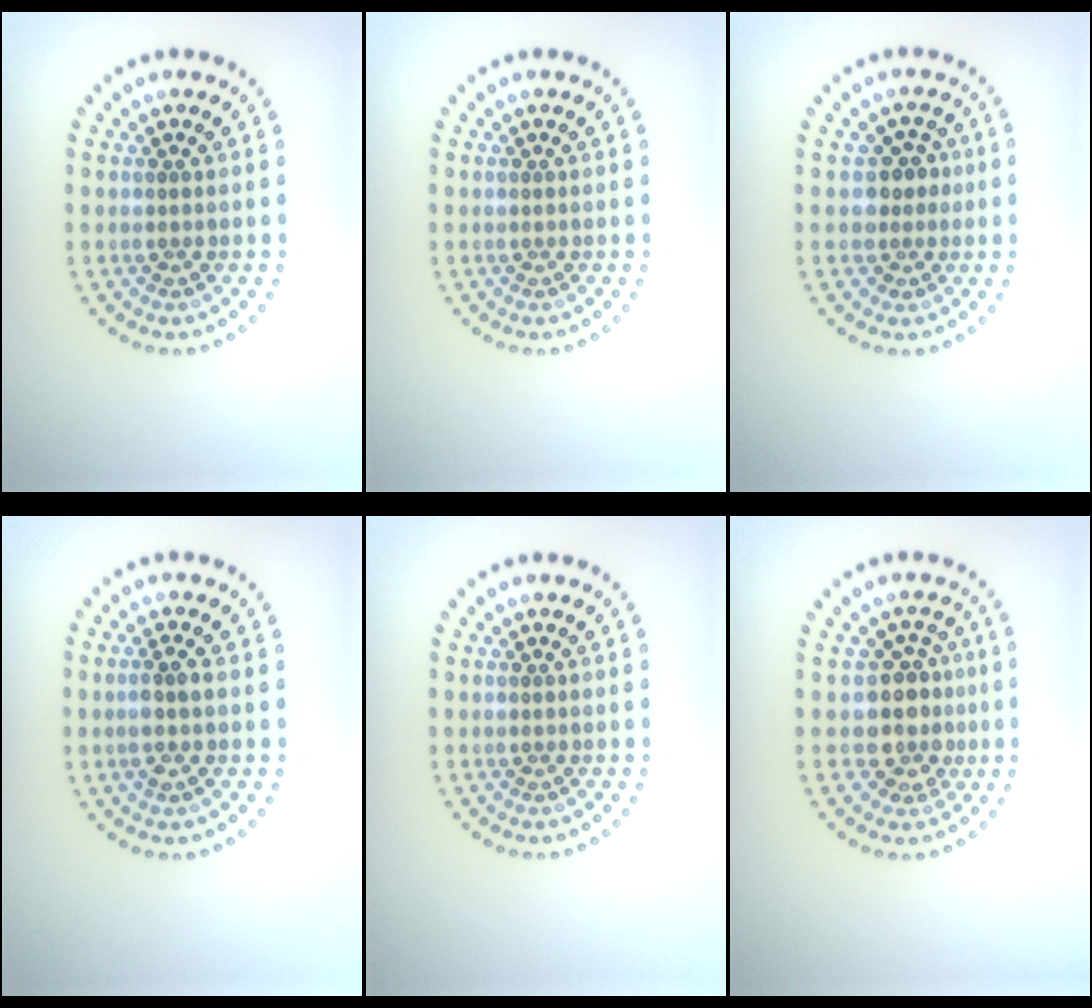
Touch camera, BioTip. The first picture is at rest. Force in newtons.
{"total": 0.0}
{"total": 2.2, "press": 1.8, "slide": 1.4}
{"total": 1.9, "press": 1.7, "slide": 0.8}
{"total": 0.0}
{"total": 3.4, "press": 2.7, "slide": 2.0}